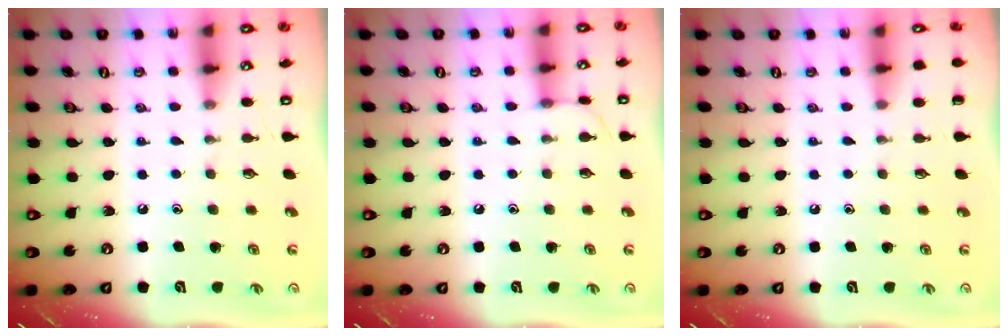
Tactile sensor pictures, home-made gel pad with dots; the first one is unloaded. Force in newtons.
{"total": 4.3, "press": 4.3, "slide": 0.2}
{"total": 0.0}